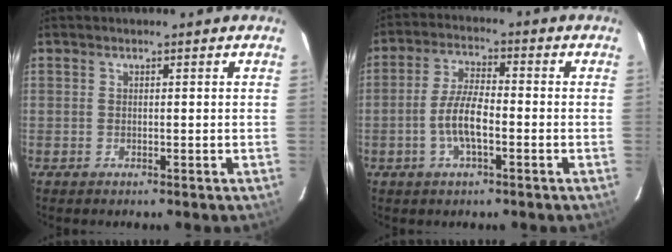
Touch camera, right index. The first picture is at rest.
{"total": 7.0, "force": [-2.2, 2.1, 6.3], "torque": [-0.128, 0.005, -0.043]}